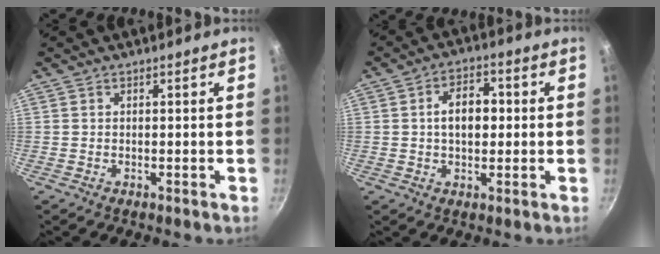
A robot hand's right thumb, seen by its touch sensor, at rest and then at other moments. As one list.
[{"total": 7.5, "force": [0.4, 4.9, 5.7], "torque": [-0.063, 0.018, 0.001]}]